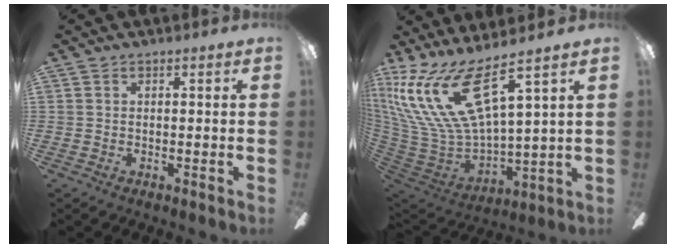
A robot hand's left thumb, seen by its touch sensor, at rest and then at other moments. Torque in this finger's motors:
{"motor_torque": [2.53, 1.70, 1.39, -1.38, 0.68]}